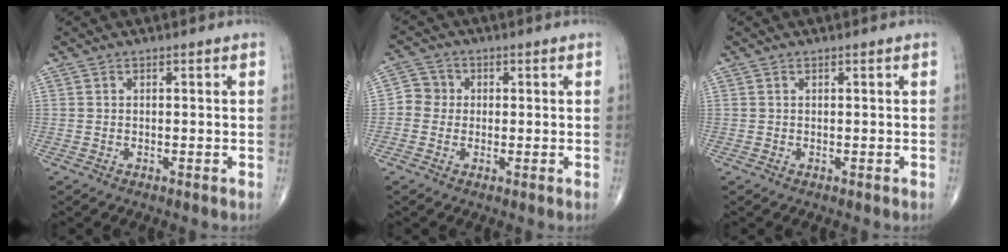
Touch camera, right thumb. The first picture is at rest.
{"total": 3.6, "force": [-0.2, 3.5, 0.8], "torque": [0.010, 0.008, -0.014]}
{"total": 0.0}